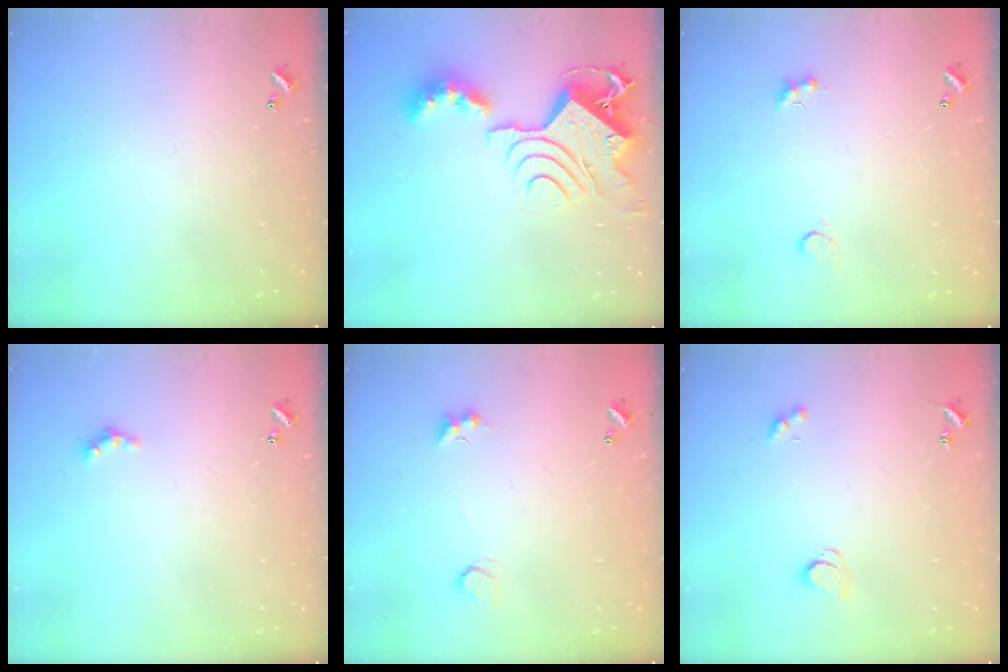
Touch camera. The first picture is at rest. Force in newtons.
{"total": 13.6, "press": 13.5, "slide": 1.5}
{"total": 2.8, "press": 2.7, "slide": 0.8}
{"total": 2.5, "press": 2.4, "slide": 0.4}
{"total": 3.0, "press": 2.9, "slide": 0.8}
{"total": 2.8, "press": 2.8, "slide": 0.6}